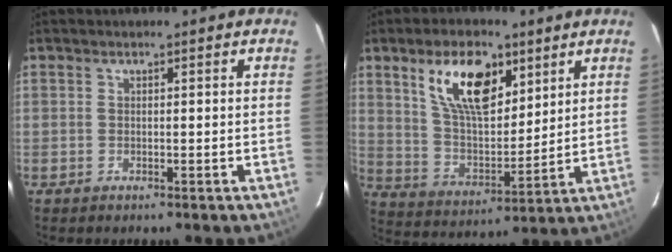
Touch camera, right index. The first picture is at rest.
{"total": 15.2, "force": [8.0, 7.4, 10.7], "torque": [-0.185, 0.011, 0.154]}